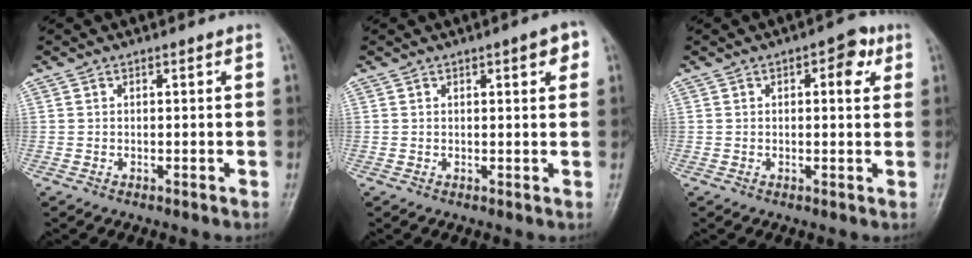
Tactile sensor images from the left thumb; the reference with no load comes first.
{"total": 3.5, "force": [1.6, 1.1, 3.0], "torque": [-0.030, -0.001, 0.016]}
{"total": 4.7, "force": [1.7, 2.2, 3.7], "torque": [-0.032, 0.001, 0.014]}